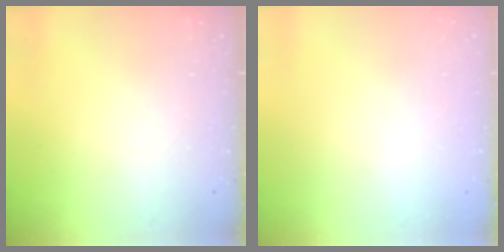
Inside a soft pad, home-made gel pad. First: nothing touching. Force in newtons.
{"total": 0.7, "press": 0.6, "slide": 0.3}